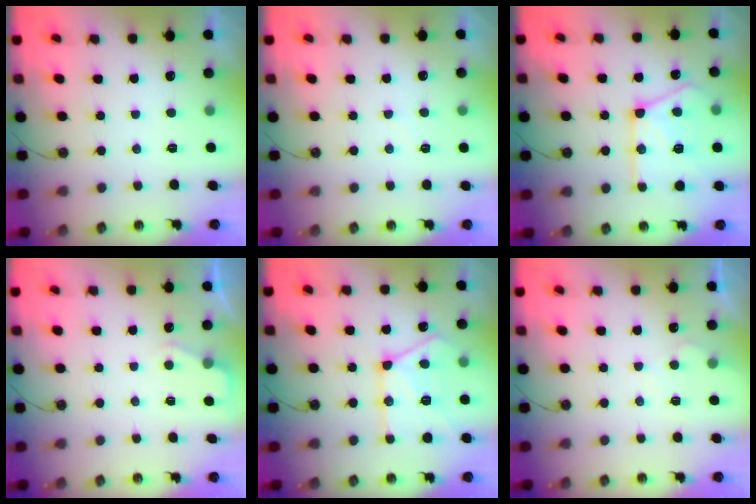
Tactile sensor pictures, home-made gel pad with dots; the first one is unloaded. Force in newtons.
{"total": 2.9, "press": 2.9, "slide": 0.4}
{"total": 17.9, "press": 17.9, "slide": 1.3}
{"total": 2.8, "press": 2.7, "slide": 0.5}
{"total": 15.8, "press": 15.7, "slide": 1.5}
{"total": 3.6, "press": 3.6, "slide": 0.5}